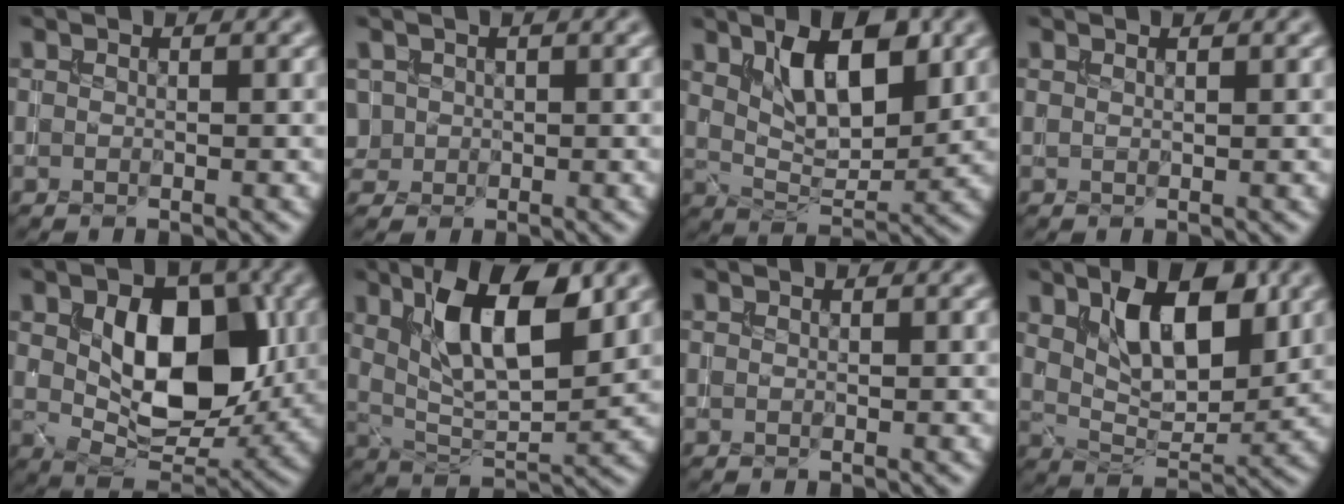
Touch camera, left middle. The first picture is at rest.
{"total": 1.4, "force": [0.2, 1.4, 0.2], "torque": [0.001, -0.003, 0.005]}
{"total": 7.1, "force": [2.8, 3.3, 5.7], "torque": [-0.099, -0.002, 0.047]}
{"total": 0.5, "force": [0.4, 0.1, 0.3], "torque": [-0.004, -0.001, 0.005]}
{"total": 9.4, "force": [1.4, 5.6, 7.4], "torque": [-0.124, -0.010, 0.026]}
{"total": 8.9, "force": [3.4, 3.3, 7.5], "torque": [-0.133, -0.005, 0.058]}
{"total": 0.0}
{"total": 7.9, "force": [3.0, 3.9, 6.2], "torque": [-0.105, -0.003, 0.051]}